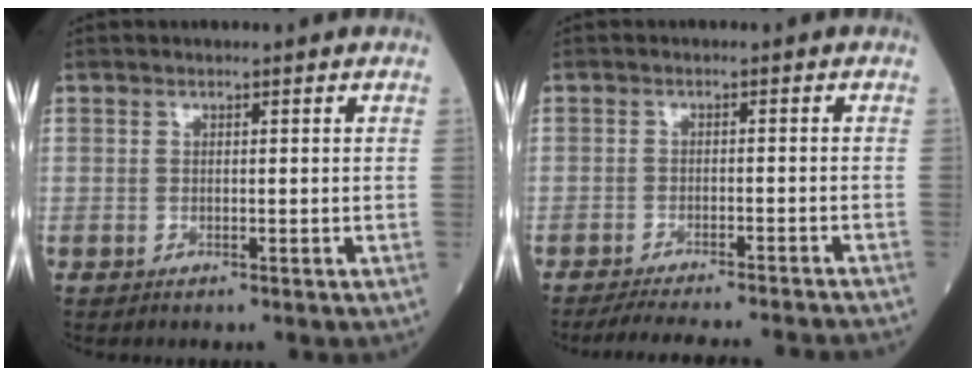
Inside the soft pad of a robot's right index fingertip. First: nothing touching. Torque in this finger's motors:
{"motor_torque": [-0.42, -0.48, 0.18, 0.05]}